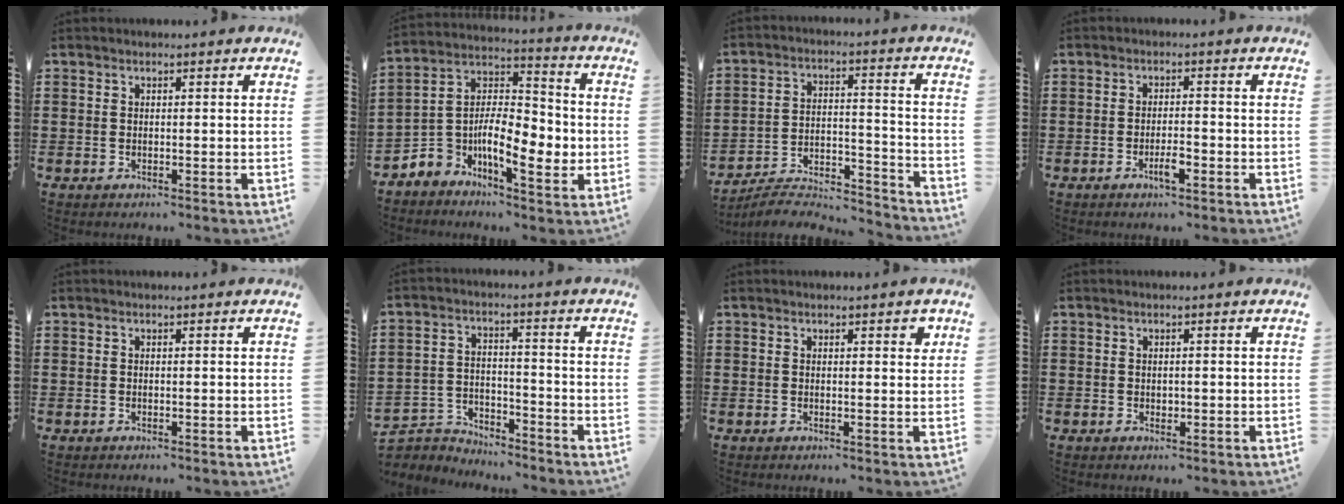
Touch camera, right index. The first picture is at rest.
{"total": 8.8, "force": [-2.7, 5.1, 6.6], "torque": [-0.135, -0.014, -0.050]}
{"total": 5.9, "force": [-5.7, 0.7, 1.4], "torque": [-0.026, -0.001, -0.115]}
{"total": 3.1, "force": [-1.6, 0.7, 2.6], "torque": [-0.051, 0.000, -0.030]}
{"total": 0.0}
{"total": 4.7, "force": [-4.7, 0.9, -0.1], "torque": [-0.016, 0.001, -0.102]}
{"total": 1.0, "force": [0.6, 0.5, 0.7], "torque": [0.003, -0.002, 0.005]}
{"total": 0.7, "force": [0.1, 0.6, 0.4], "torque": [-0.009, 0.004, 0.002]}